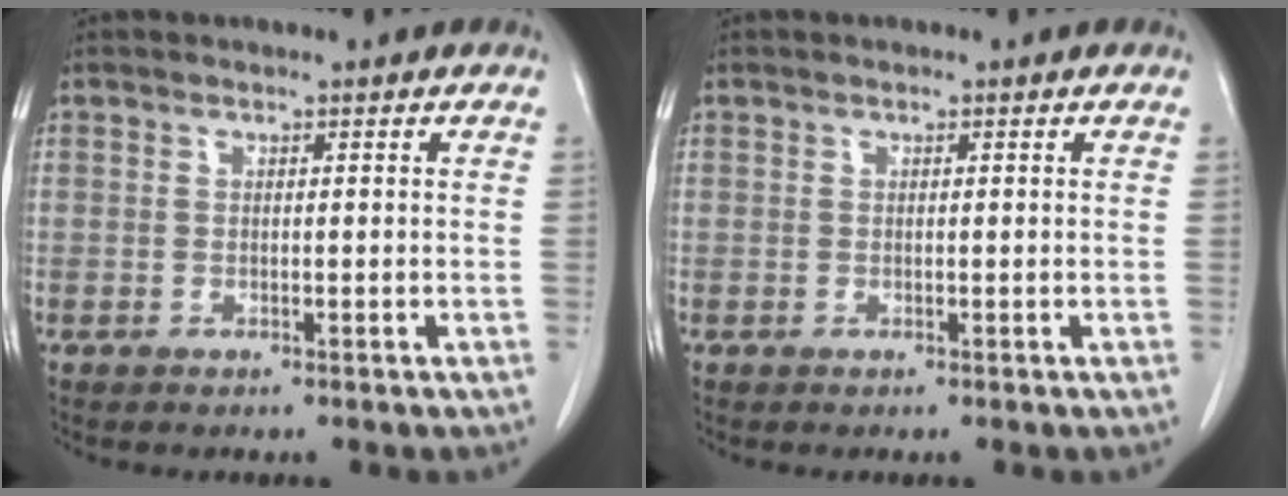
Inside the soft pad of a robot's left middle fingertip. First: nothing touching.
{"total": 0.0}